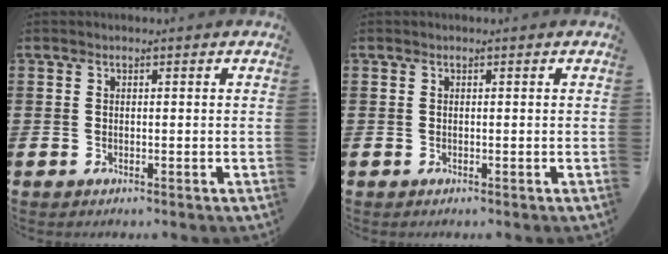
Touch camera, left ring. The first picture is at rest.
{"total": 0.0}